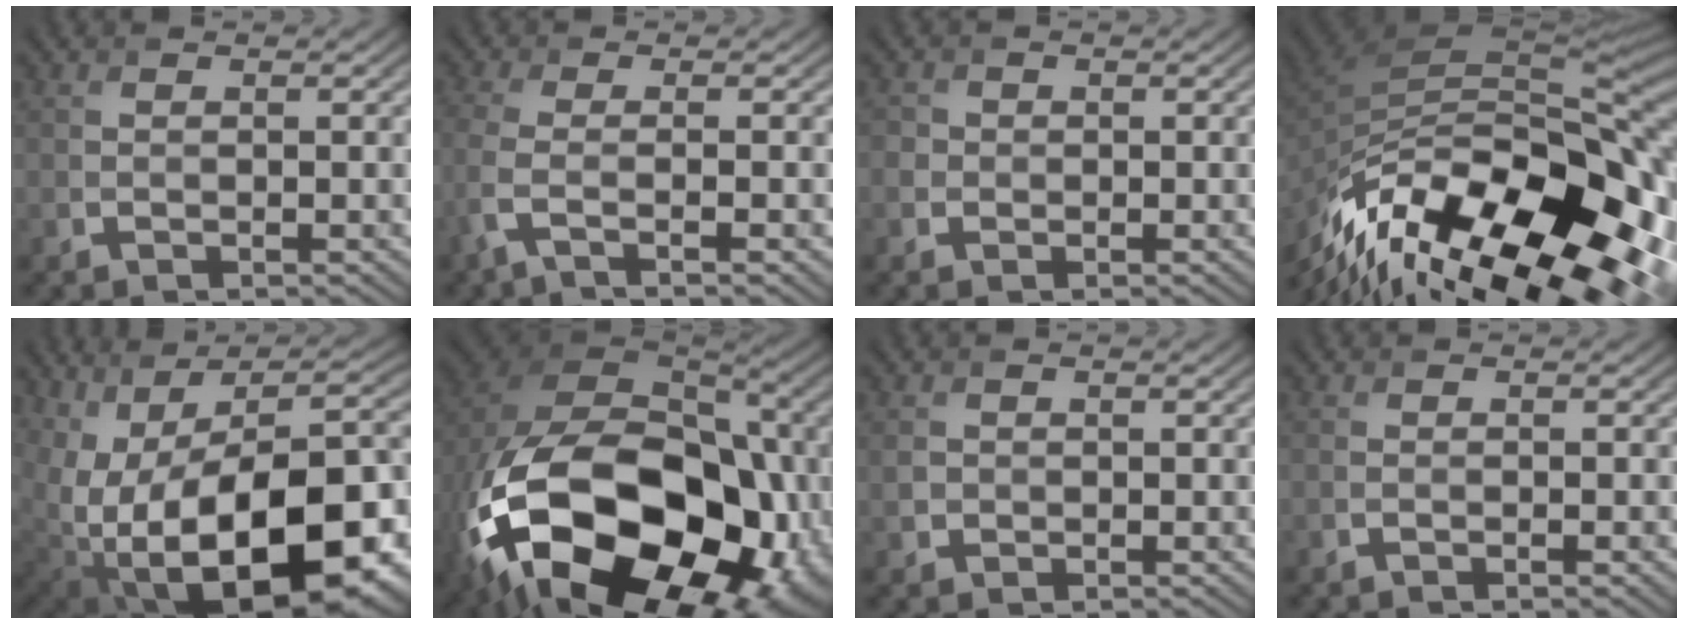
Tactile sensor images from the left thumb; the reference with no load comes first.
{"total": 4.4, "force": [-1.9, 1.0, 3.8], "torque": [-0.084, -0.006, -0.056]}
{"total": 1.7, "force": [-0.1, 1.6, 0.4], "torque": [-0.007, -0.002, -0.006]}
{"total": 19.1, "force": [-10.7, 8.5, 13.3], "torque": [-0.252, -0.036, -0.161]}
{"total": 20.6, "force": [-4.2, 12.4, 15.9], "torque": [-0.232, -0.039, -0.034]}
{"total": 24.6, "force": [-9.2, 16.4, 15.9], "torque": [-0.366, -0.074, -0.117]}
{"total": 1.4, "force": [-0.1, 1.3, 0.5], "torque": [-0.015, -0.005, -0.005]}
{"total": 1.2, "force": [-0.7, 0.3, 0.9], "torque": [-0.018, -0.002, -0.013]}